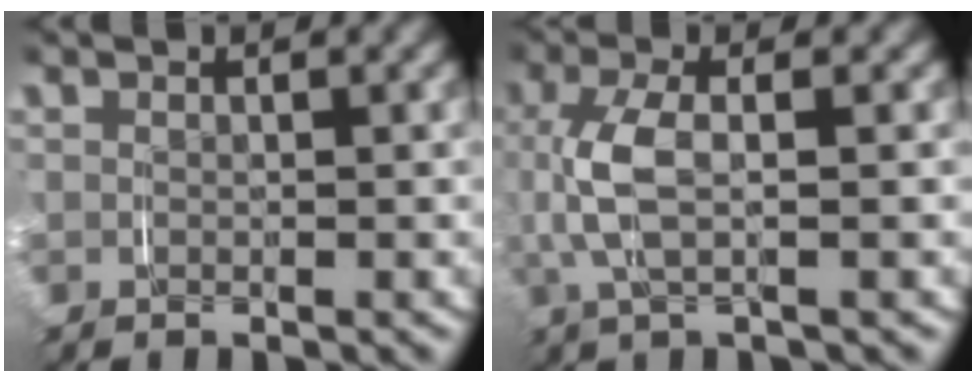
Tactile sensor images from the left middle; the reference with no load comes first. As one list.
[{"total": 4.6, "force": [0.3, 1.5, 4.3], "torque": [-0.114, 0.001, 0.009]}]